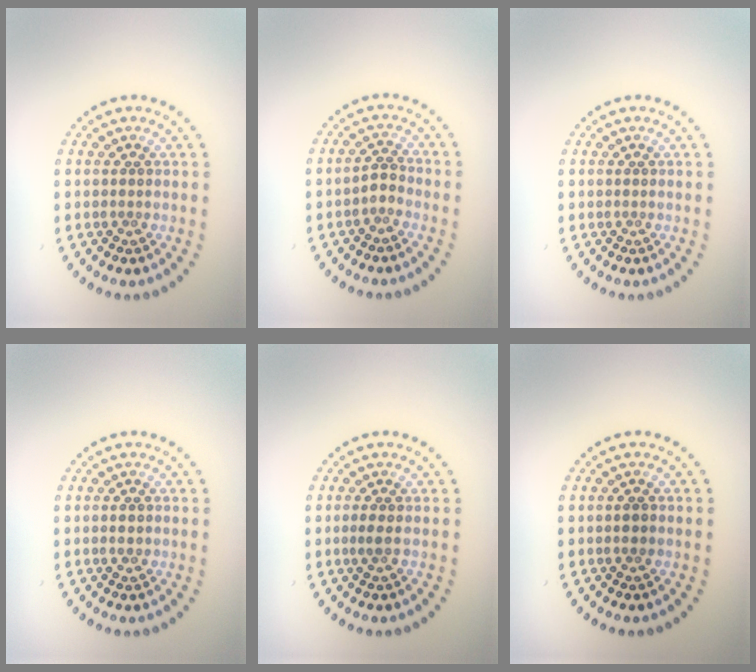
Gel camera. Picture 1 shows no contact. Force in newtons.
{"total": 1.1, "press": 0.9, "slide": 0.7}
{"total": 0.0}
{"total": 1.1, "press": 1.1, "slide": 0.1}
{"total": 0.8, "press": 0.7, "slide": 0.4}
{"total": 0.8, "press": 0.8, "slide": 0.1}